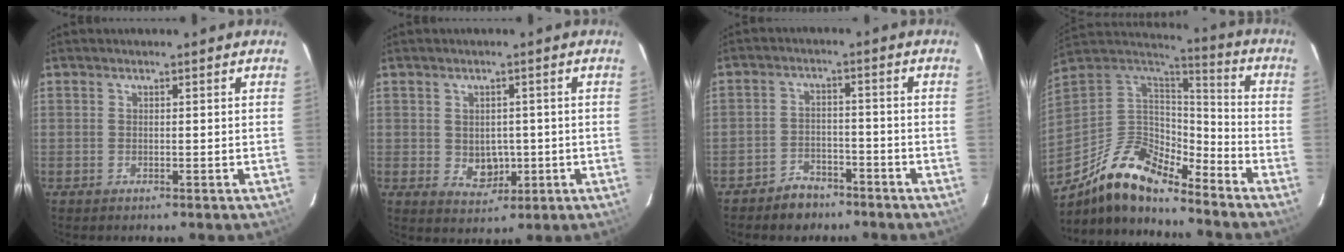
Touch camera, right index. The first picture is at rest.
{"total": 4.9, "force": [-0.4, 4.1, 2.7], "torque": [-0.047, 0.000, 0.006]}
{"total": 5.7, "force": [-4.5, 3.3, 1.1], "torque": [-0.042, 0.017, -0.067]}
{"total": 18.3, "force": [-14.0, 5.8, 10.3], "torque": [-0.211, -0.012, -0.268]}